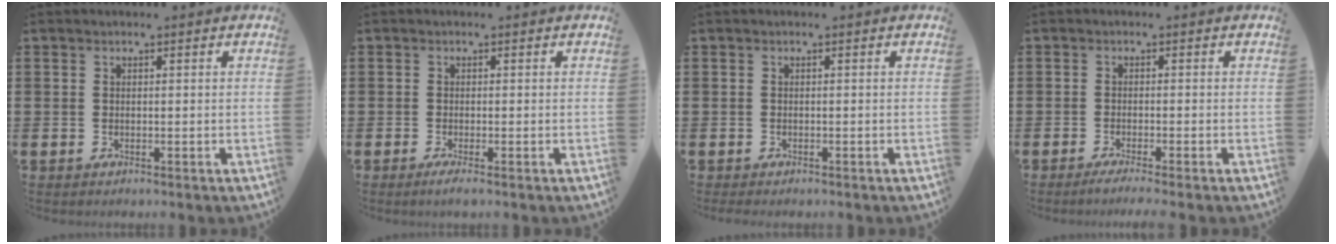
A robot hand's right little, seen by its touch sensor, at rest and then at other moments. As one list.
[{"total": 1.0, "force": [-0.4, 0.1, 1.0], "torque": [-0.009, -0.007, -0.009]}, {"total": 0.0}, {"total": 1.4, "force": [-1.0, -0.1, 1.0], "torque": [-0.013, -0.002, -0.019]}]